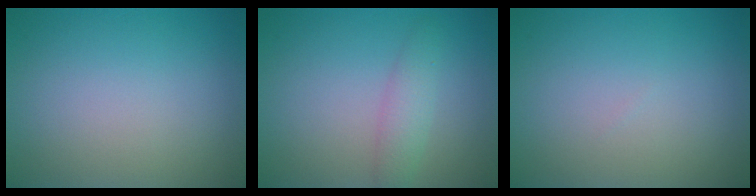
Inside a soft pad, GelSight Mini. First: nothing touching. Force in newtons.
{"total": 2.2, "press": 2.2, "slide": 0.0}
{"total": 0.0}